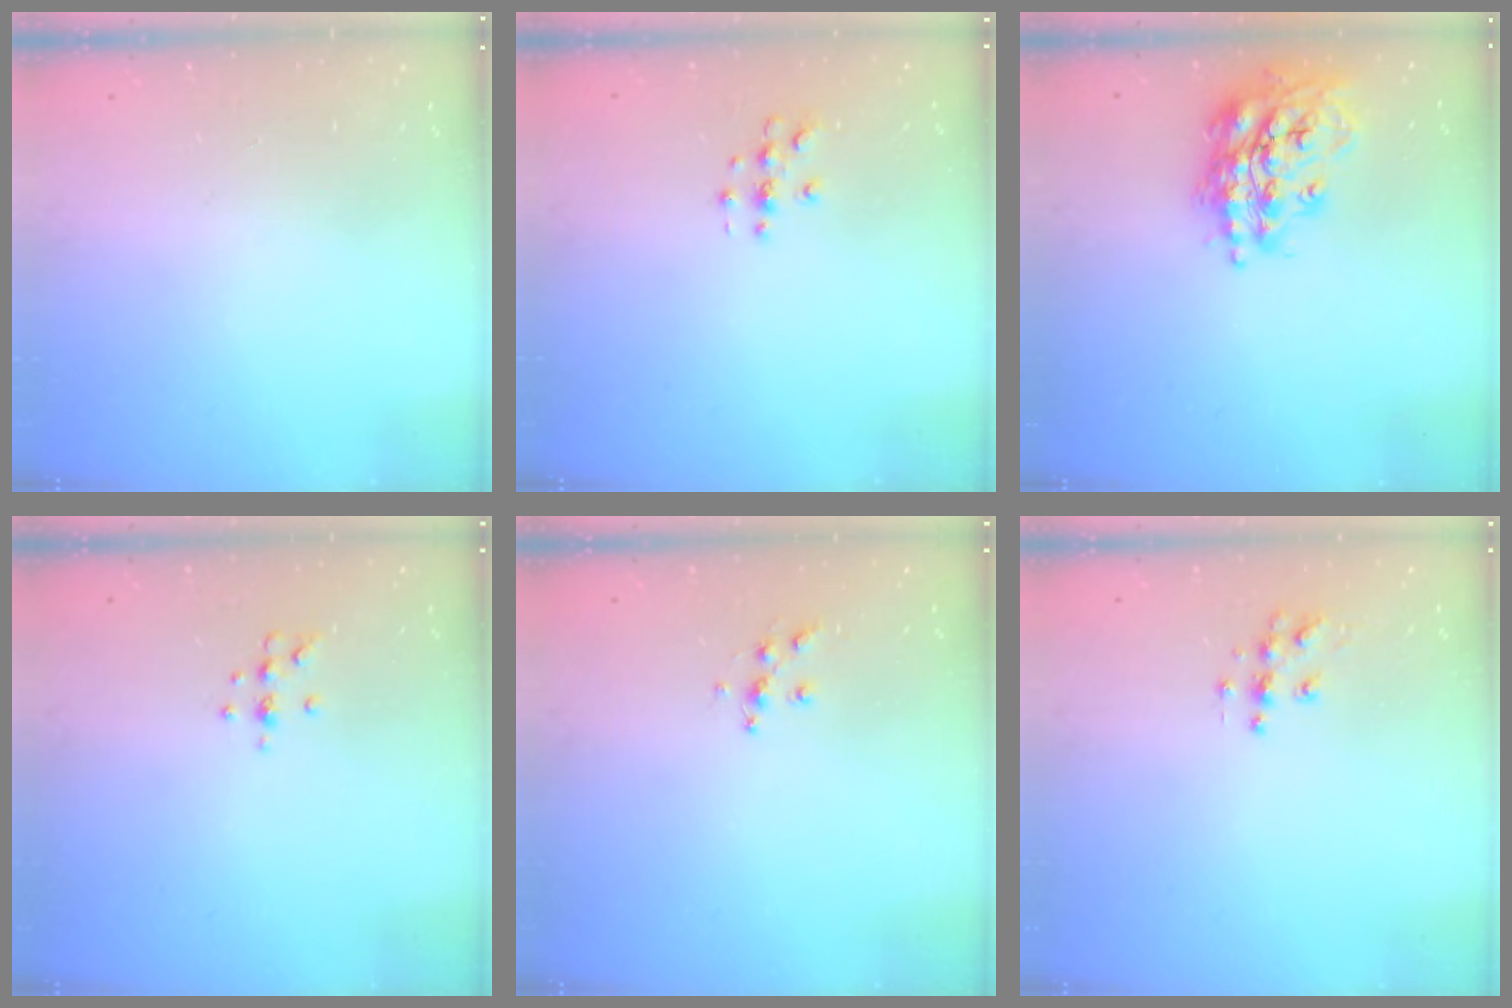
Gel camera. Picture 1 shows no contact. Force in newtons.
{"total": 2.8, "press": 2.8, "slide": 0.2}
{"total": 17.7, "press": 17.6, "slide": 1.5}
{"total": 5.4, "press": 5.2, "slide": 1.4}
{"total": 6.1, "press": 6.1, "slide": 0.4}
{"total": 6.1, "press": 6.1, "slide": 0.3}